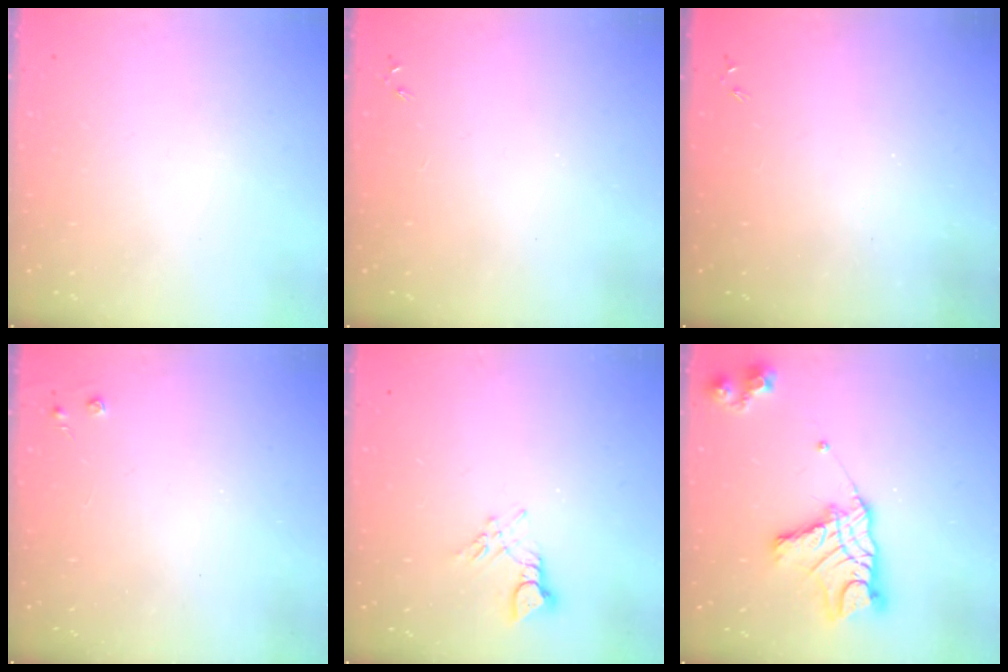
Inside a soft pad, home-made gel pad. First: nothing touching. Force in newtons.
{"total": 0.0}
{"total": 0.0}
{"total": 2.7, "press": 2.7, "slide": 0.4}
{"total": 4.5, "press": 4.4, "slide": 0.5}
{"total": 15.2, "press": 15.1, "slide": 1.3}